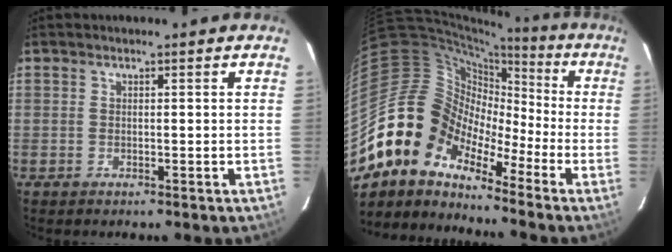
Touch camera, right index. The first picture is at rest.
{"total": 11.9, "force": [-8.3, 7.4, 4.4], "torque": [-0.069, 0.025, -0.183]}